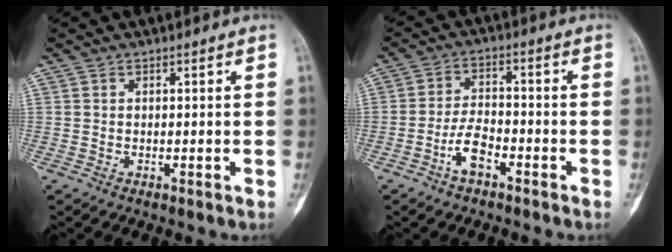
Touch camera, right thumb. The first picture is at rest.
{"total": 5.6, "force": [-3.1, 2.6, 3.9], "torque": [-0.070, 0.026, -0.060]}